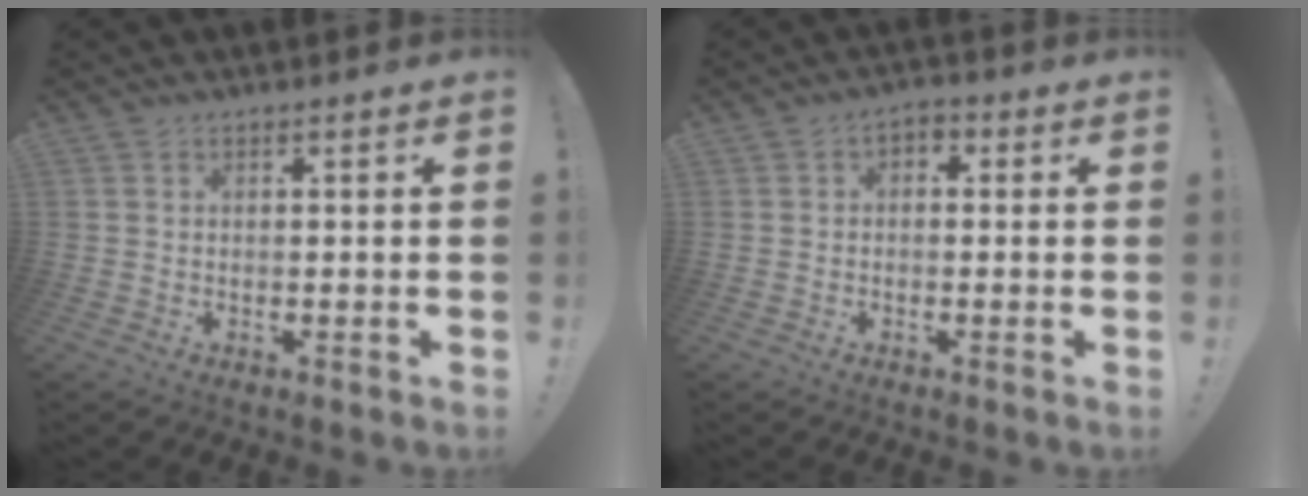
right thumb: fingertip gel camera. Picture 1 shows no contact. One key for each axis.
{"total": 2.6, "fx": -1.0, "fy": 1.9, "fz": 1.4, "tx": -0.014, "ty": 0.007, "tz": -0.021}